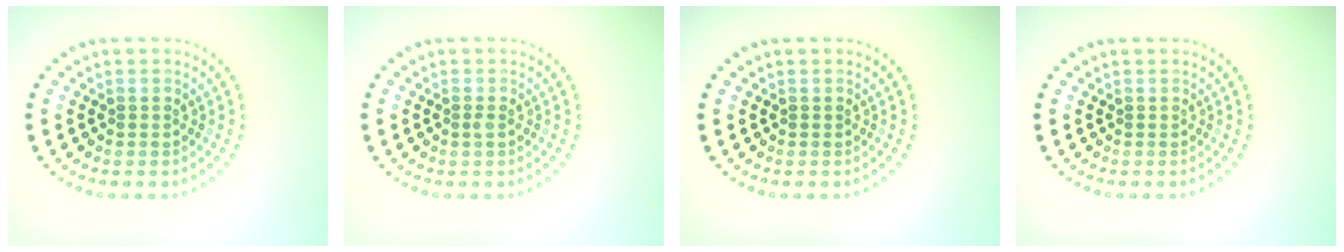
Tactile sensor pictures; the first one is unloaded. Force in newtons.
{"total": 0.6, "press": 0.5, "slide": 0.3}
{"total": 0.0}
{"total": 0.0}